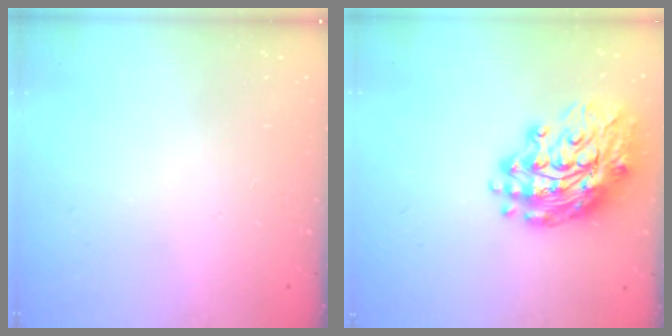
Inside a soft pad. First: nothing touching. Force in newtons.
{"total": 16.6, "press": 16.5, "slide": 1.7}